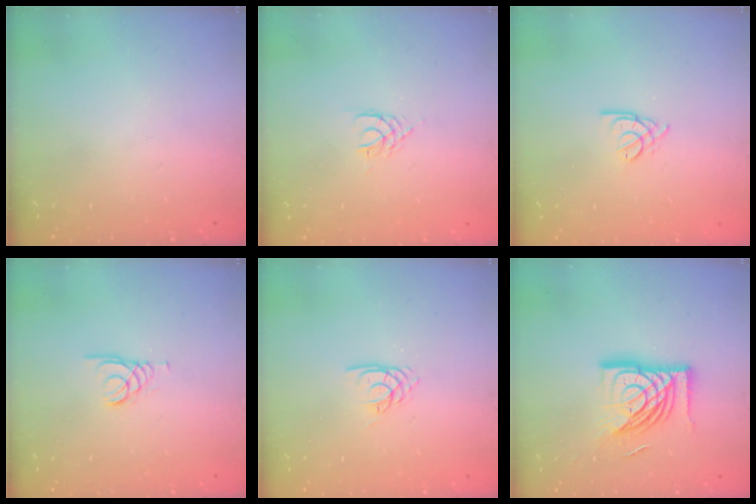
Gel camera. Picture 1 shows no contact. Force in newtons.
{"total": 2.0, "press": 1.9, "slide": 0.3}
{"total": 2.3, "press": 2.3, "slide": 0.5}
{"total": 1.5, "press": 1.5, "slide": 0.1}
{"total": 2.7, "press": 2.7, "slide": 0.1}
{"total": 19.6, "press": 19.5, "slide": 2.2}